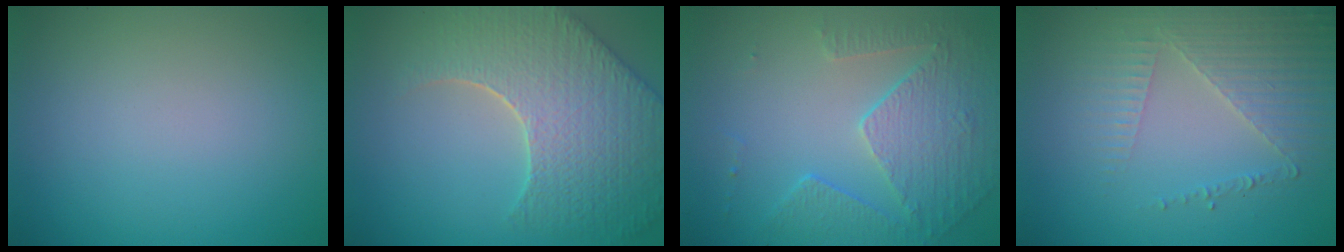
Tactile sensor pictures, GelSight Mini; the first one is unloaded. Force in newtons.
{"total": 9.0, "press": 6.4, "slide": 6.3}
{"total": 5.1, "press": 3.7, "slide": 3.6}
{"total": 3.5, "press": 3.3, "slide": 1.2}